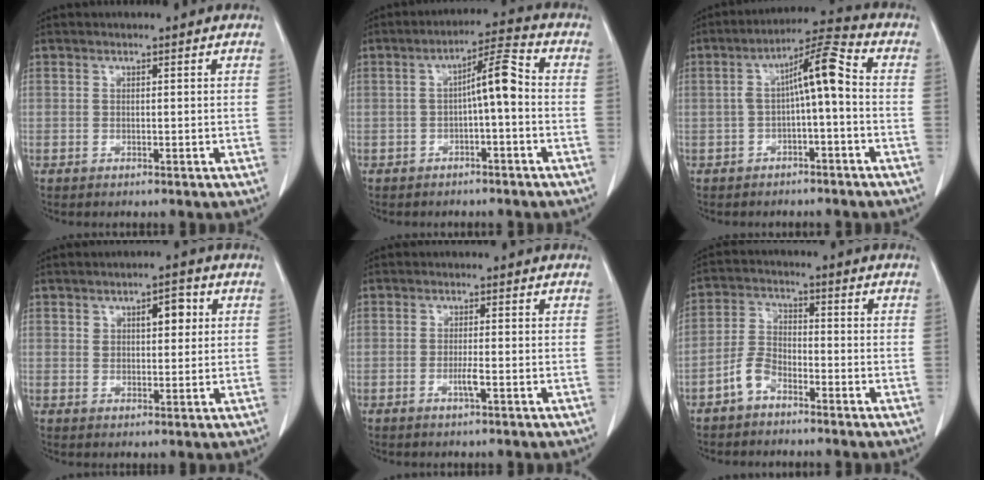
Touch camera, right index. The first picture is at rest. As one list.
[{"total": 6.6, "force": [-0.7, 1.1, 6.5], "torque": [-0.108, 0.030, -0.012]}, {"total": 8.3, "force": [-0.4, 1.3, 8.2], "torque": [-0.138, 0.037, -0.008]}, {"total": 5.4, "force": [1.9, 2.7, 4.2], "torque": [-0.066, 0.015, 0.035]}, {"total": 2.5, "force": [-0.9, 0.4, 2.3], "torque": [-0.046, -0.001, -0.015]}, {"total": 5.3, "force": [-3.3, 2.9, 3.0], "torque": [-0.071, 0.015, -0.067]}]